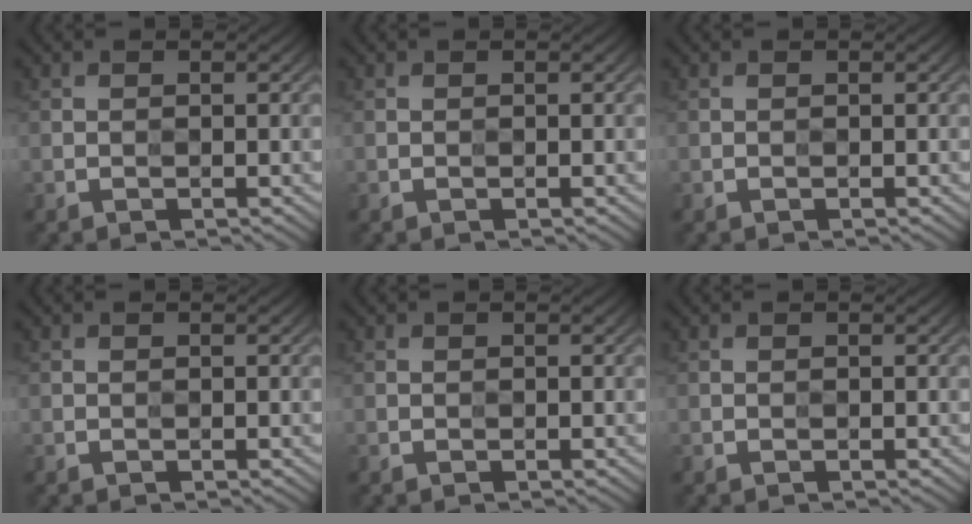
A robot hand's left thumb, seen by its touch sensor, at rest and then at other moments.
{"total": 0.0}
{"total": 0.0}
{"total": 0.0}
{"total": 0.0}
{"total": 0.0}